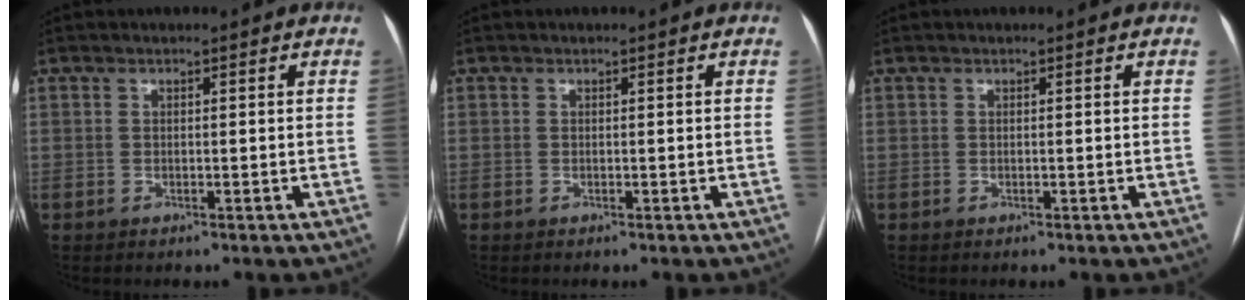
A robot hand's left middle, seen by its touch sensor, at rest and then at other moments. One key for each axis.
{"total": 0.0}
{"total": 0.0}